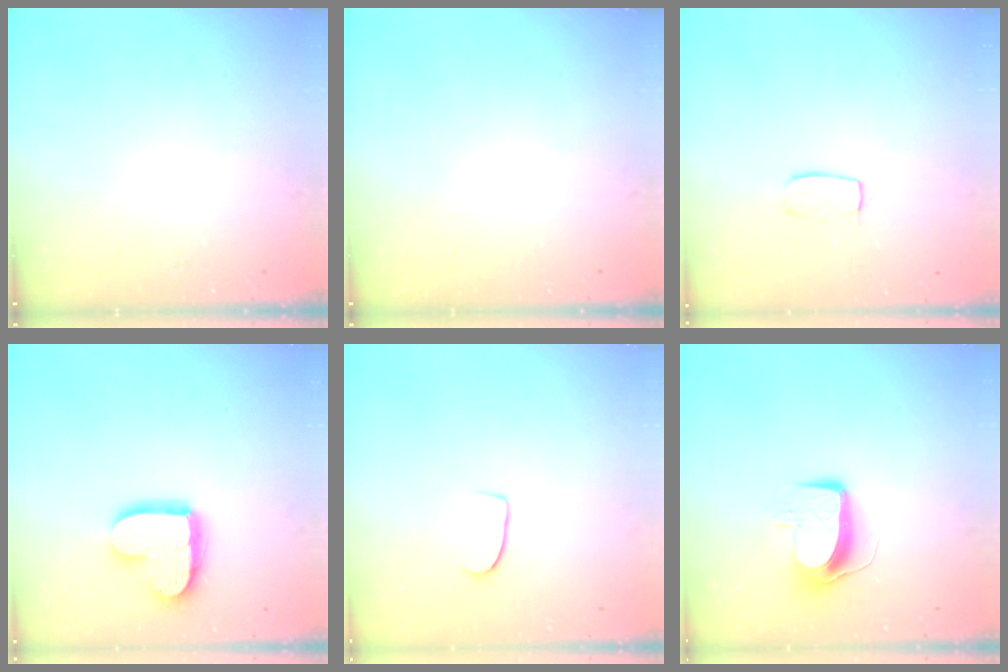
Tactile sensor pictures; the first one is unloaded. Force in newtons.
{"total": 0.0}
{"total": 6.7, "press": 6.6, "slide": 0.4}
{"total": 14.5, "press": 14.4, "slide": 1.3}
{"total": 7.0, "press": 7.0, "slide": 0.4}
{"total": 9.7, "press": 9.7, "slide": 0.3}